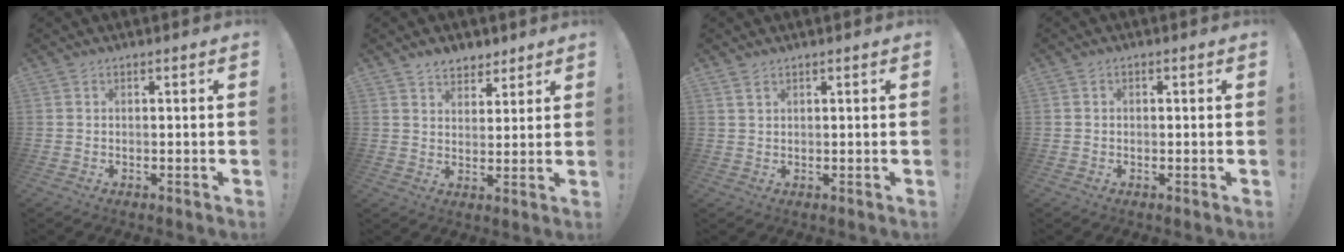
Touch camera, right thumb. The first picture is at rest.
{"total": 5.6, "force": [4.4, 3.3, 0.8], "torque": [-0.007, -0.030, 0.083]}
{"total": 2.0, "force": [1.4, 0.8, 1.2], "torque": [-0.019, -0.005, 0.026]}
{"total": 1.0, "force": [-0.4, 0.8, 0.4], "torque": [-0.006, 0.004, -0.007]}